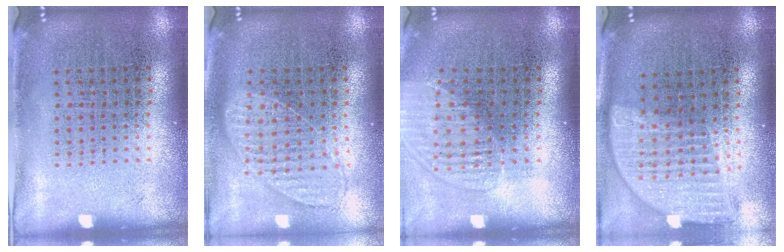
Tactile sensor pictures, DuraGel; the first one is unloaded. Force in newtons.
{"total": 1.0, "press": 1.0, "slide": 0.3}
{"total": 1.4, "press": 1.2, "slide": 0.7}
{"total": 1.7, "press": 1.4, "slide": 1.0}